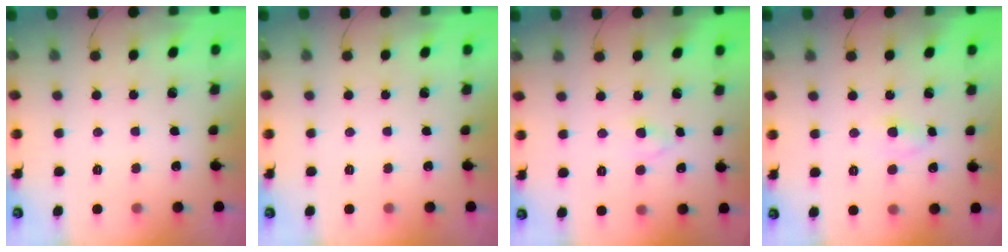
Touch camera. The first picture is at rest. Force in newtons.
{"total": 0.0}
{"total": 2.2, "press": 2.0, "slide": 1.1}
{"total": 2.6, "press": 2.4, "slide": 1.1}